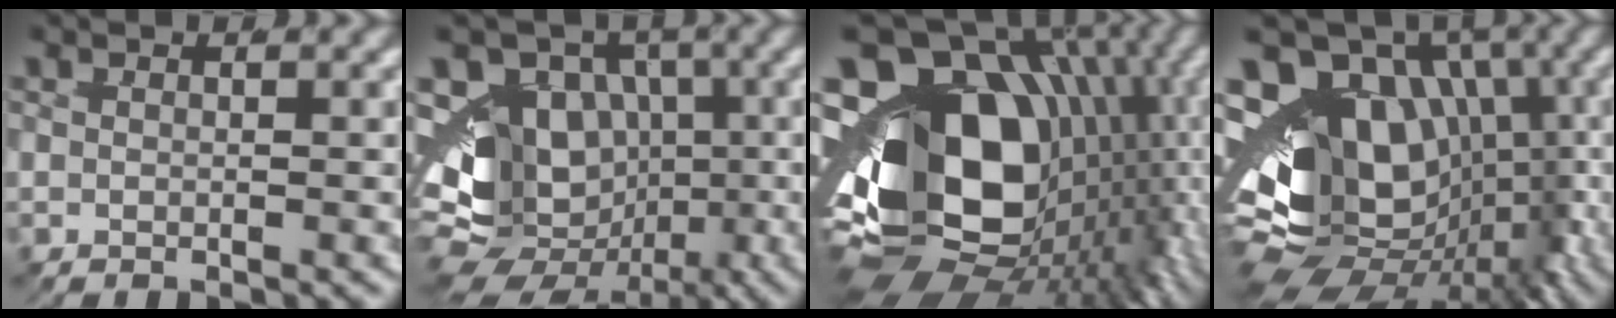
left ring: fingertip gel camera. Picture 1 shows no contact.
{"total": 15.7, "force": [-3.0, 12.8, 8.5], "torque": [-0.193, -0.076, -0.048]}
{"total": 27.8, "force": [-4.2, 18.4, 20.4], "torque": [-0.326, -0.057, -0.049]}
{"total": 19.0, "force": [-2.5, 13.9, 12.8], "torque": [-0.218, -0.059, -0.030]}